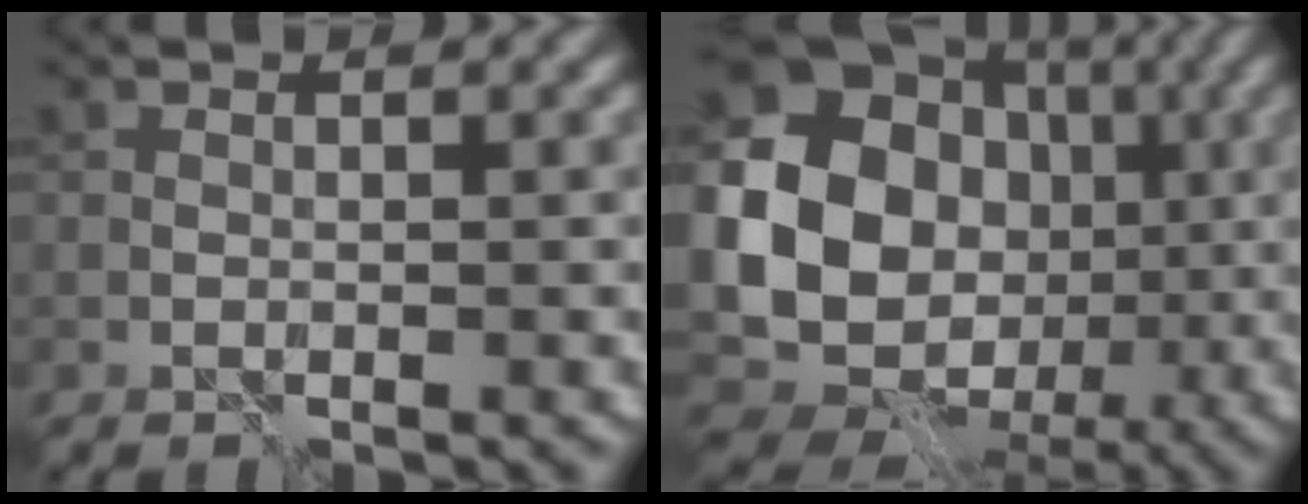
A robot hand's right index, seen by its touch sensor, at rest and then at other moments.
{"total": 18.8, "force": [0.3, 16.5, 8.9], "torque": [-0.169, 0.000, -0.015]}